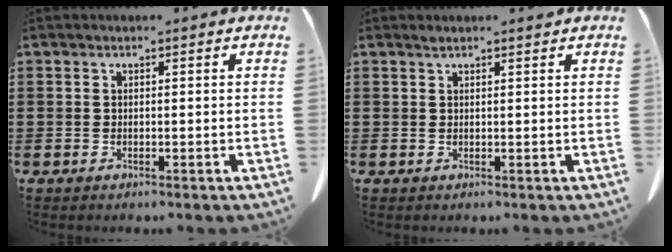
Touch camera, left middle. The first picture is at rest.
{"total": 0.9, "force": [0.8, 0.0, 0.5], "torque": [-0.013, -0.003, 0.016]}